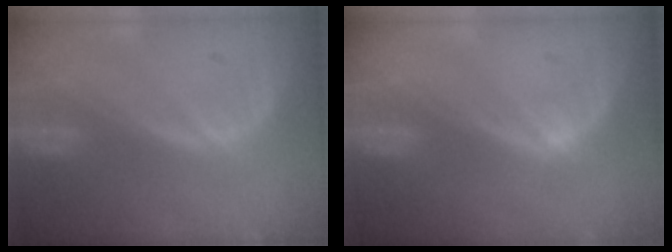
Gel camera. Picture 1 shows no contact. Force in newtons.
{"total": 0.8, "press": 0.6, "slide": 0.5}